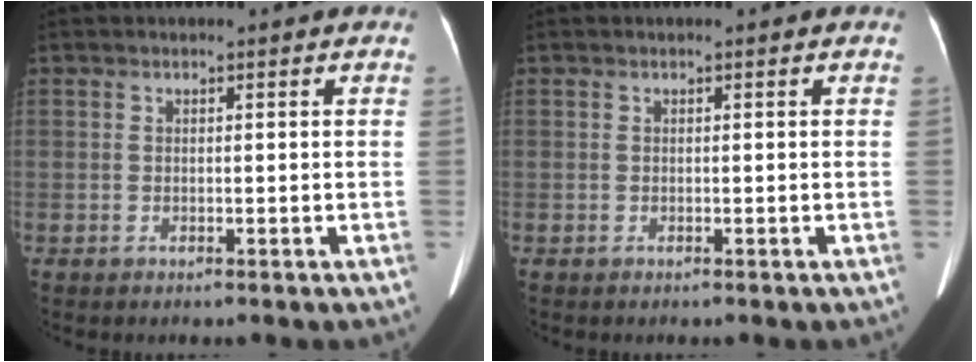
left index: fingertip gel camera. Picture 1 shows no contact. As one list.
[{"total": 0.0}]